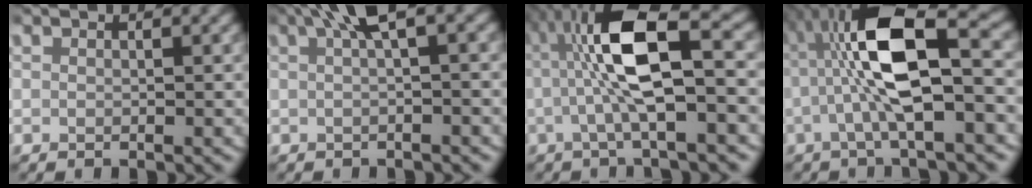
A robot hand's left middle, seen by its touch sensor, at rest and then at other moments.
{"total": 3.6, "force": [1.4, 0.6, 3.2], "torque": [-0.055, 0.014, 0.019]}
{"total": 9.5, "force": [1.1, 3.1, 8.9], "torque": [-0.165, 0.019, 0.009]}
{"total": 10.8, "force": [0.7, 3.9, 10.0], "torque": [-0.186, 0.016, 0.007]}